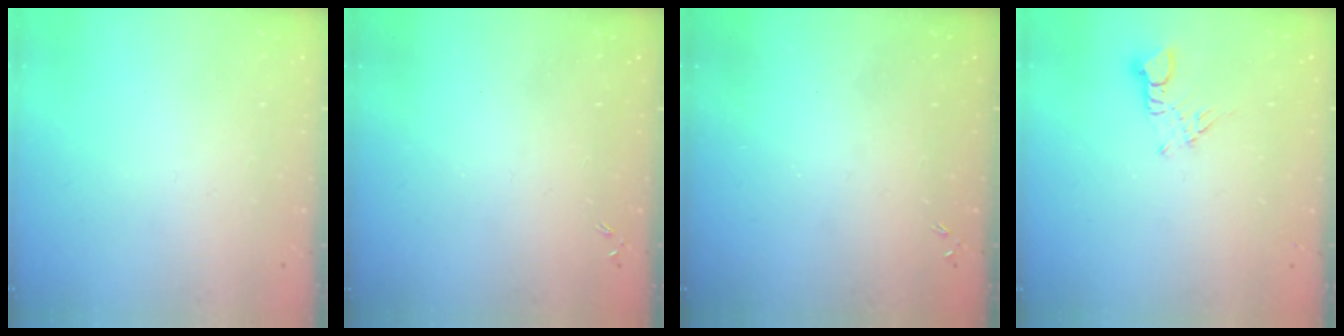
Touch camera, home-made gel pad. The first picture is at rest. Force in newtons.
{"total": 0.0}
{"total": 0.0}
{"total": 3.0, "press": 3.0, "slide": 0.3}